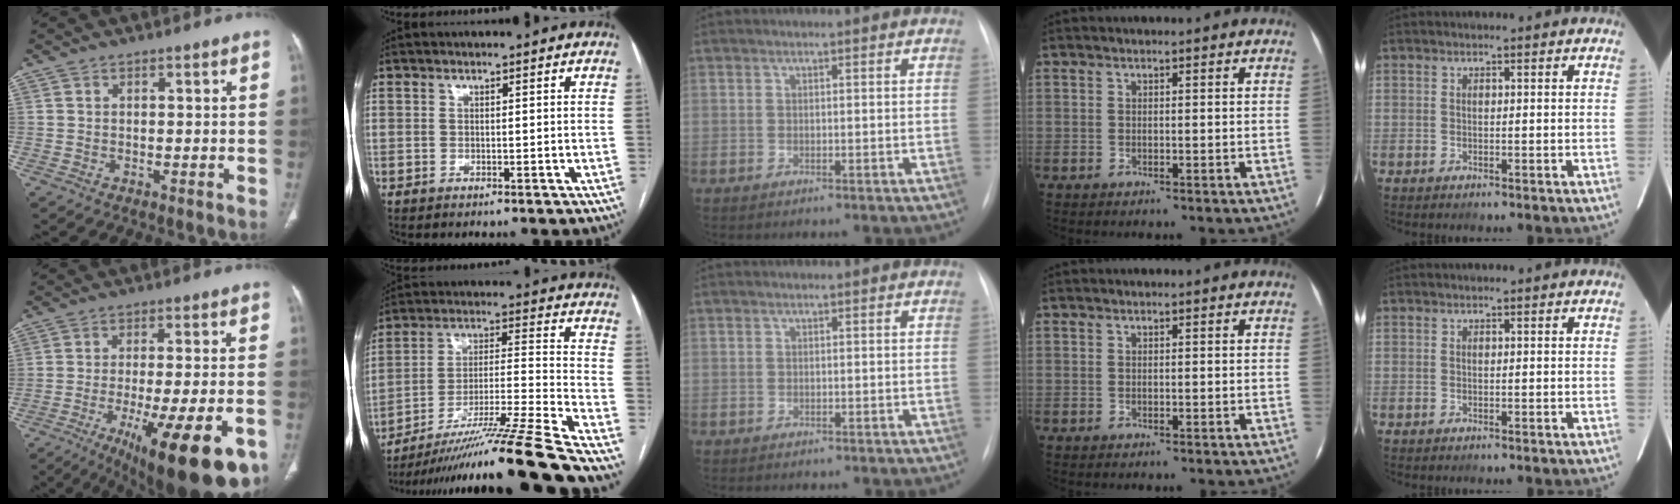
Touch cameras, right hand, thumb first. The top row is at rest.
{"thumb": {"total": 22.1, "force": [-10.3, 6.0, 18.6], "torque": [-0.227, 0.008, -0.144]}, "index": {"total": 22.4, "force": [-18.5, -3.1, 12.4], "torque": [-0.178, -0.023, -0.312]}}